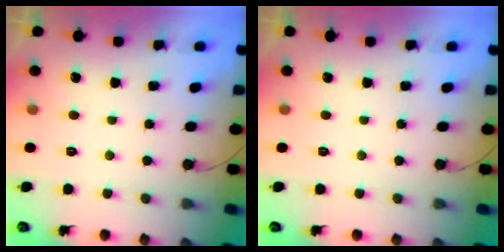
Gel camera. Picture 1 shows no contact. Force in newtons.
{"total": 0.0}